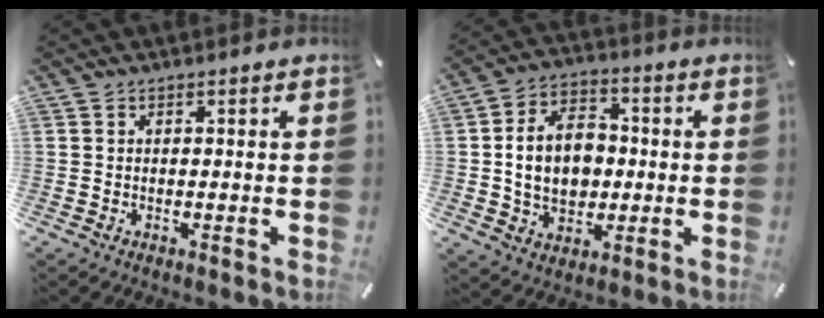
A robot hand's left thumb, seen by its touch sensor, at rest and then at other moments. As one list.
[{"total": 12.2, "force": [0.0, 9.5, 7.6], "torque": [-0.149, 0.014, 0.000]}]